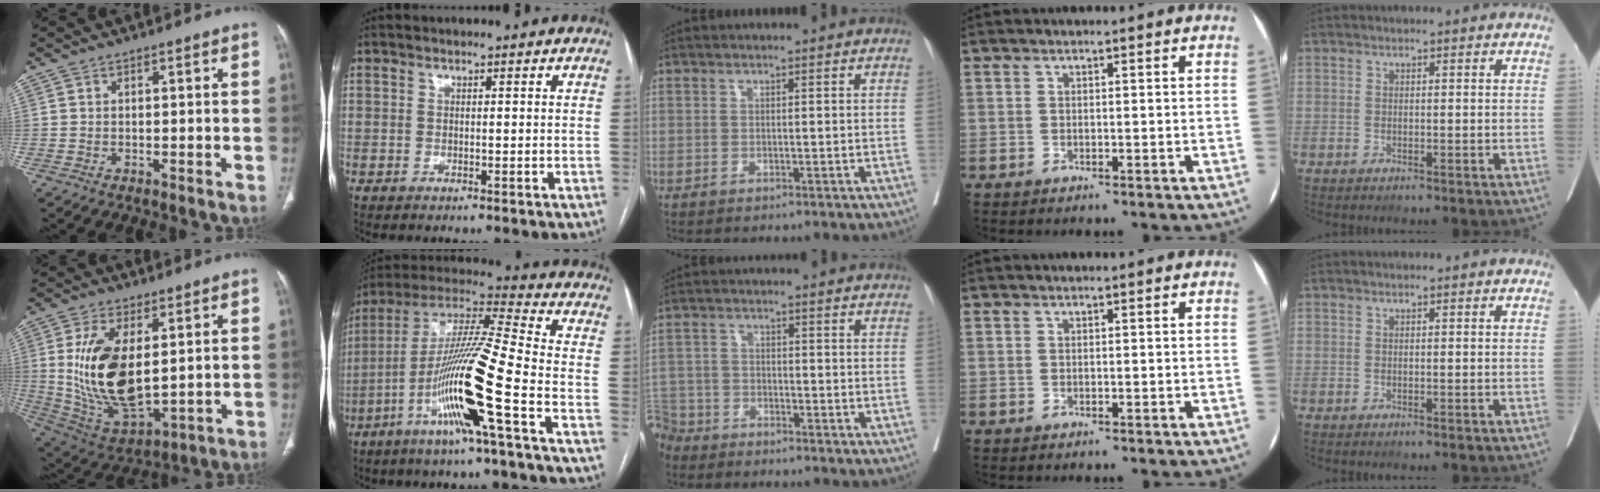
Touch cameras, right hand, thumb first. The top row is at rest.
{"thumb": {"total": 18.0, "force": [2.7, 9.0, 15.3], "torque": [-0.288, -0.022, 0.070]}, "index": {"total": 17.0, "force": [-6.4, -0.9, 15.7], "torque": [-0.308, -0.006, -0.127]}, "middle": {"total": 7.3, "force": [-6.5, 3.3, 0.6], "torque": [-0.015, 0.003, -0.128]}}